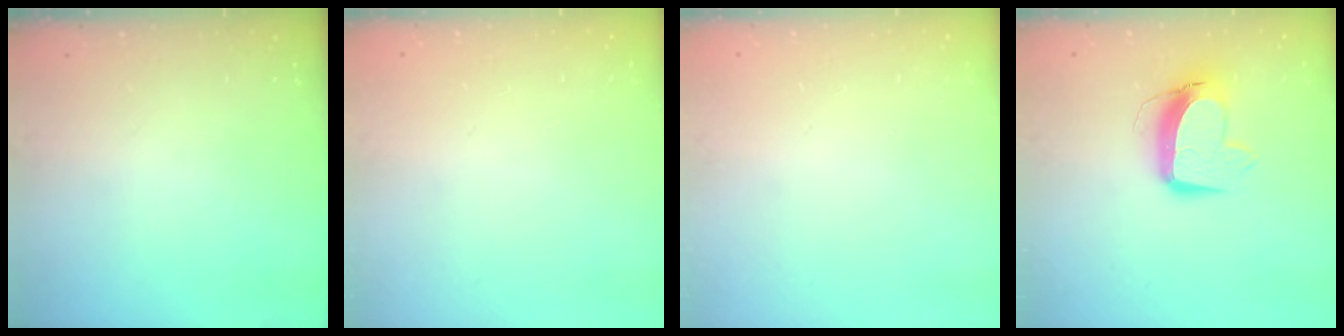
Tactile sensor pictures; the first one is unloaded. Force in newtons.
{"total": 0.0}
{"total": 0.0}
{"total": 12.1, "press": 12.0, "slide": 1.4}